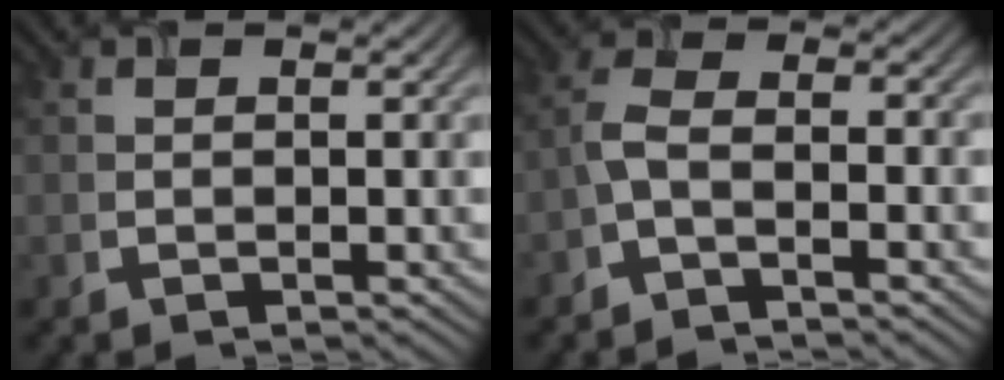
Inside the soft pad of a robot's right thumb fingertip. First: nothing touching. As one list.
[{"total": 3.3, "force": [-2.3, 1.0, 2.1], "torque": [-0.057, 0.000, -0.049]}]